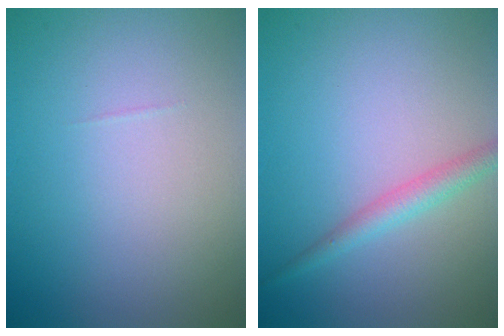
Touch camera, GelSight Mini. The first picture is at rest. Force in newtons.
{"total": 2.1, "press": 2.1, "slide": 0.1}